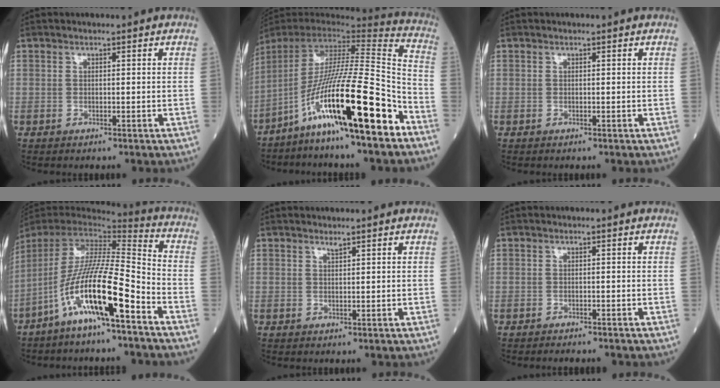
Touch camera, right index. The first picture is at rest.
{"total": 22.8, "force": [-12.9, 0.6, 18.8], "torque": [-0.332, -0.023, -0.236]}
{"total": 0.0}
{"total": 16.6, "force": [-8.9, 1.2, 14.0], "torque": [-0.285, -0.015, -0.170]}
{"total": 0.6, "force": [0.6, -0.1, 0.2], "torque": [-0.010, -0.006, 0.012]}
{"total": 2.7, "force": [-2.5, 0.4, 0.8], "torque": [-0.010, -0.004, -0.030]}